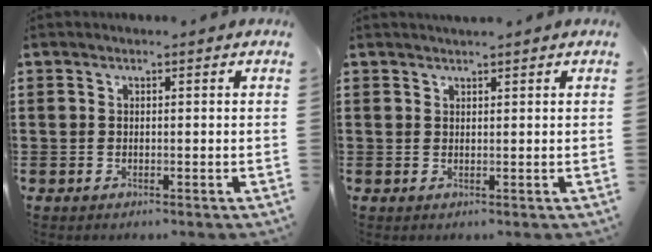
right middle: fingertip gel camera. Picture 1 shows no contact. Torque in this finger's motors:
{"motor_torque": [0.20, -0.31, 0.08, 0.04]}